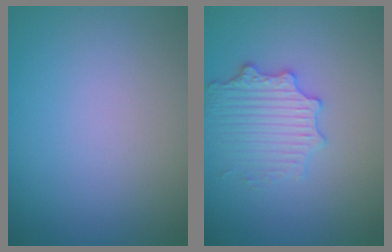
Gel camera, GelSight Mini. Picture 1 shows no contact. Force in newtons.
{"total": 3.1, "press": 3.0, "slide": 0.7}